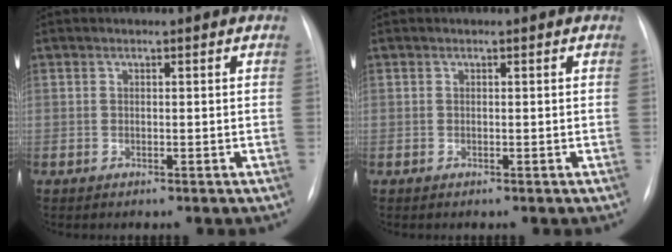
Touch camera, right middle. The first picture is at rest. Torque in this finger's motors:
{"motor_torque": [-0.02, 0.00, 0.00, 0.00]}